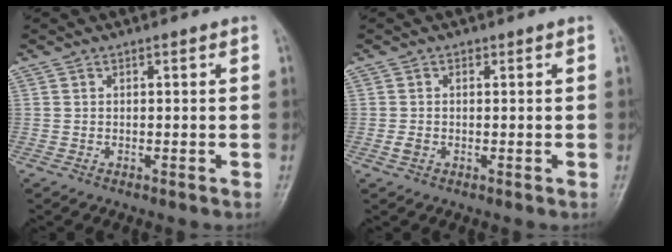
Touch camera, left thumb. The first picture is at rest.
{"total": 1.5, "force": [-0.2, 1.3, 0.8], "torque": [-0.012, 0.001, -0.003]}